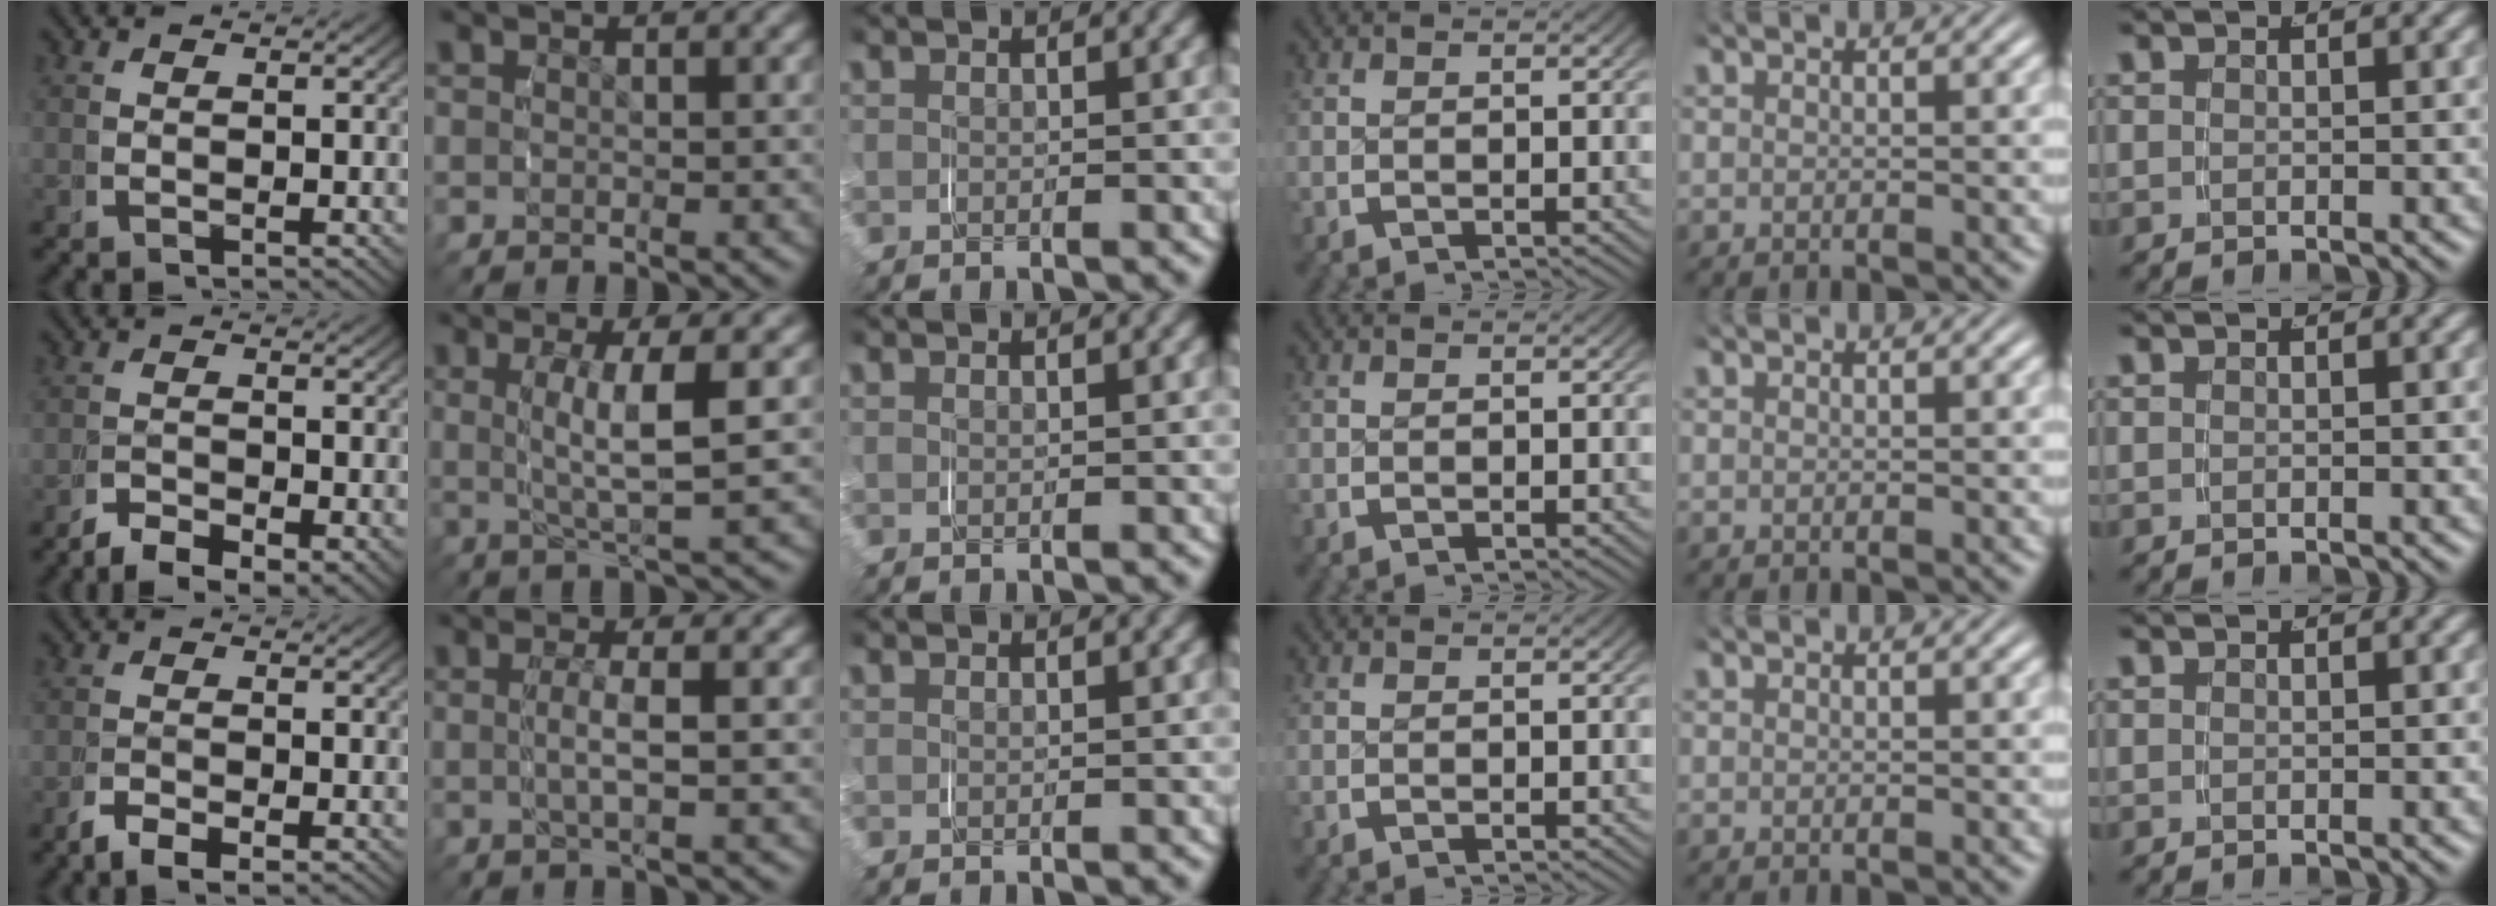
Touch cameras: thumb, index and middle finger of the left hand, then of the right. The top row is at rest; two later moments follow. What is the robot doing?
{"motion": "grasp_and_lifting", "object": "map"}